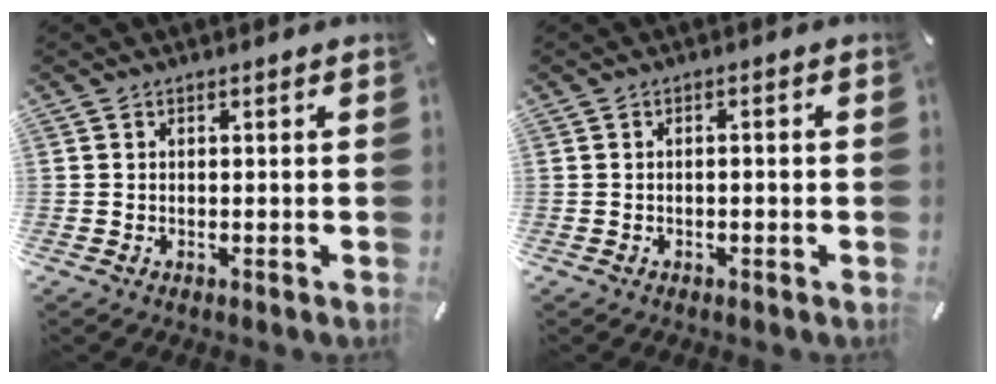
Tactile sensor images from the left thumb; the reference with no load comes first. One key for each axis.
{"total": 1.3, "fx": -0.7, "fy": 0.4, "fz": 1.0, "tx": -0.018, "ty": 0.002, "tz": -0.014}